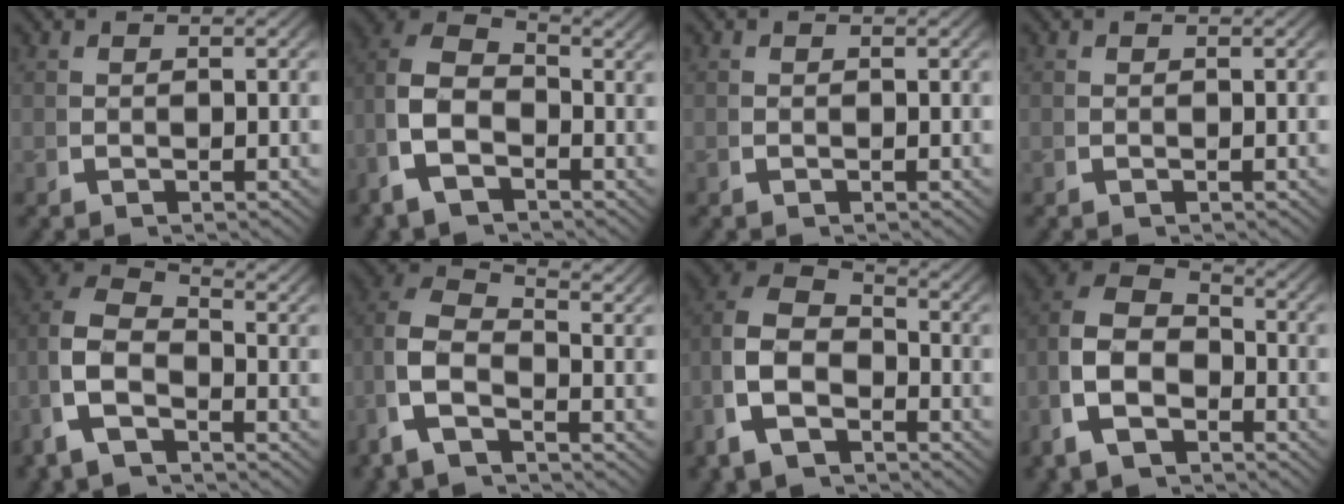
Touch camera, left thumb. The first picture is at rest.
{"total": 6.9, "force": [-0.3, 4.8, 4.9], "torque": [-0.111, -0.012, -0.011]}
{"total": 0.0}
{"total": 0.0}
{"total": 5.9, "force": [0.1, 3.9, 4.4], "torque": [-0.102, -0.011, -0.009]}
{"total": 5.4, "force": [0.3, 3.2, 4.4], "torque": [-0.109, -0.014, -0.004]}
{"total": 7.6, "force": [-0.4, 5.5, 5.2], "torque": [-0.117, -0.016, -0.009]}
{"total": 8.3, "force": [-0.3, 6.2, 5.5], "torque": [-0.120, -0.013, -0.009]}